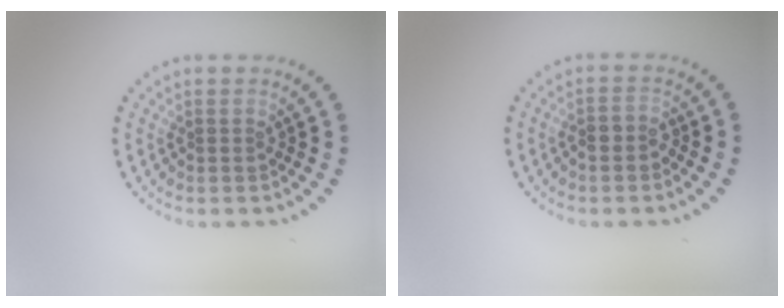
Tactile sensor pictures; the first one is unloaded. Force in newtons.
{"total": 1.2, "press": 0.9, "slide": 0.7}